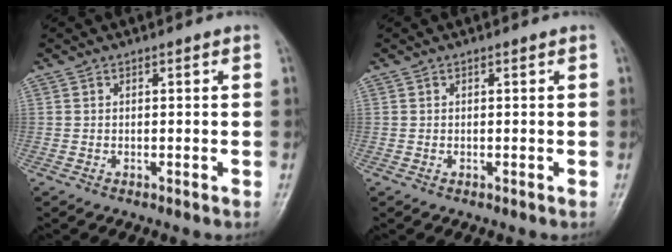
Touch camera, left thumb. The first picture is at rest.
{"total": 0.0}